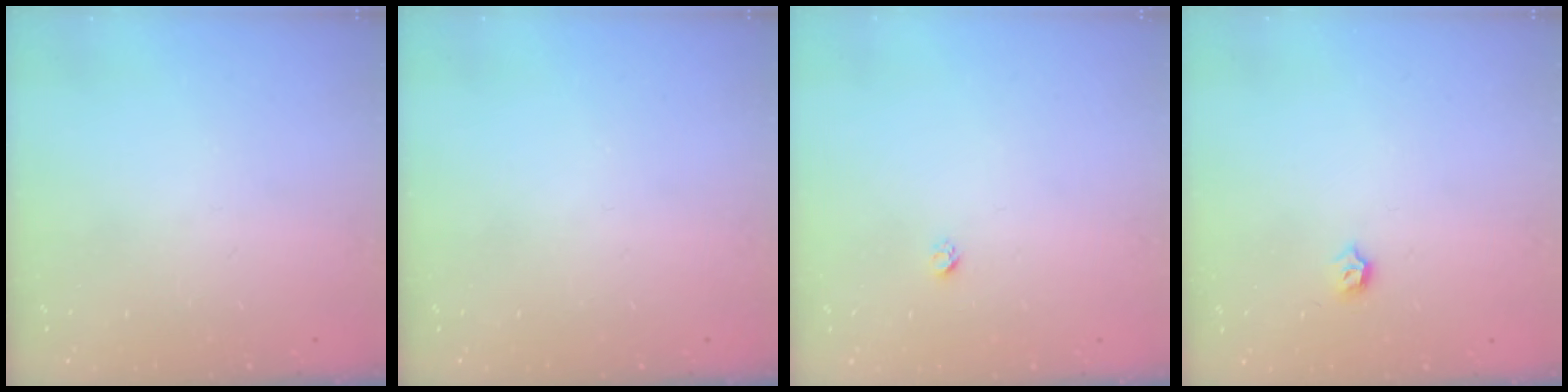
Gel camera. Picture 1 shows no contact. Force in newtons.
{"total": 0.0}
{"total": 1.9, "press": 1.9, "slide": 0.1}
{"total": 3.4, "press": 3.3, "slide": 0.7}